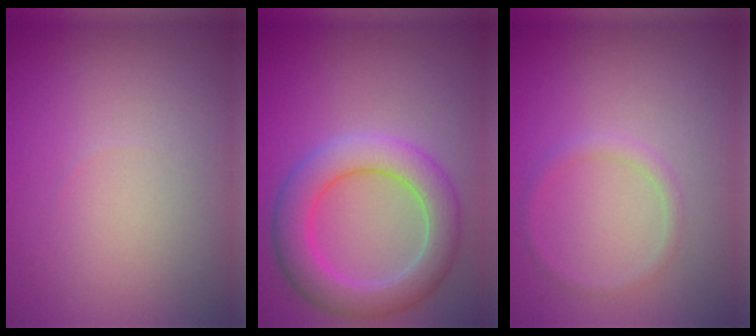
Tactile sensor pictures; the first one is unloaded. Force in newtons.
{"total": 5.8, "press": 5.7, "slide": 0.4}
{"total": 1.2, "press": 1.2, "slide": 0.0}